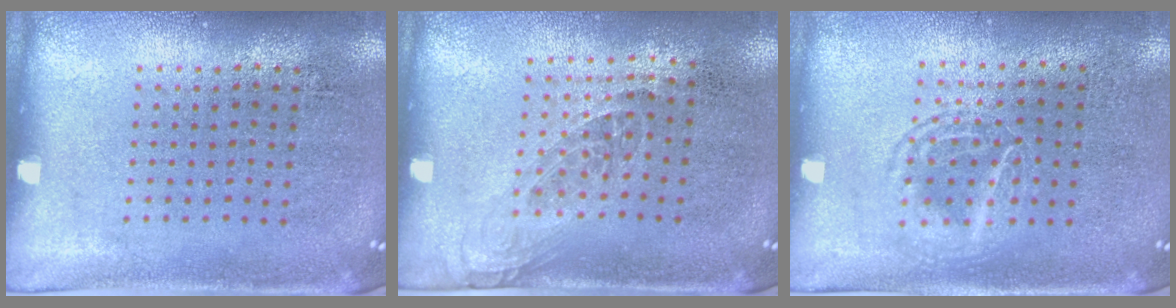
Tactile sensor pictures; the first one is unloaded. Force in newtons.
{"total": 1.2, "press": 1.0, "slide": 0.7}
{"total": 1.2, "press": 1.1, "slide": 0.2}